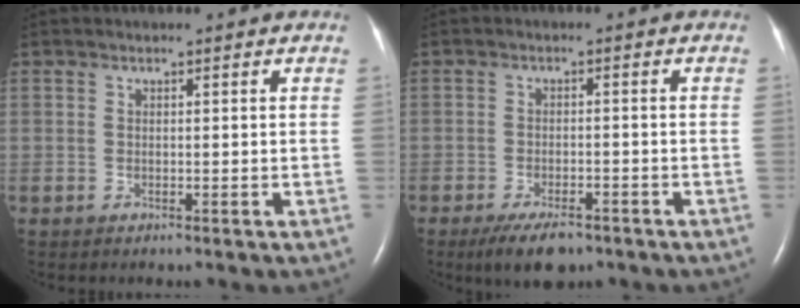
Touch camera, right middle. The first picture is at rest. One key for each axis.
{"total": 5.9, "fx": -4.2, "fy": 2.2, "fz": 3.5, "tx": -0.064, "ty": -0.006, "tz": -0.067}